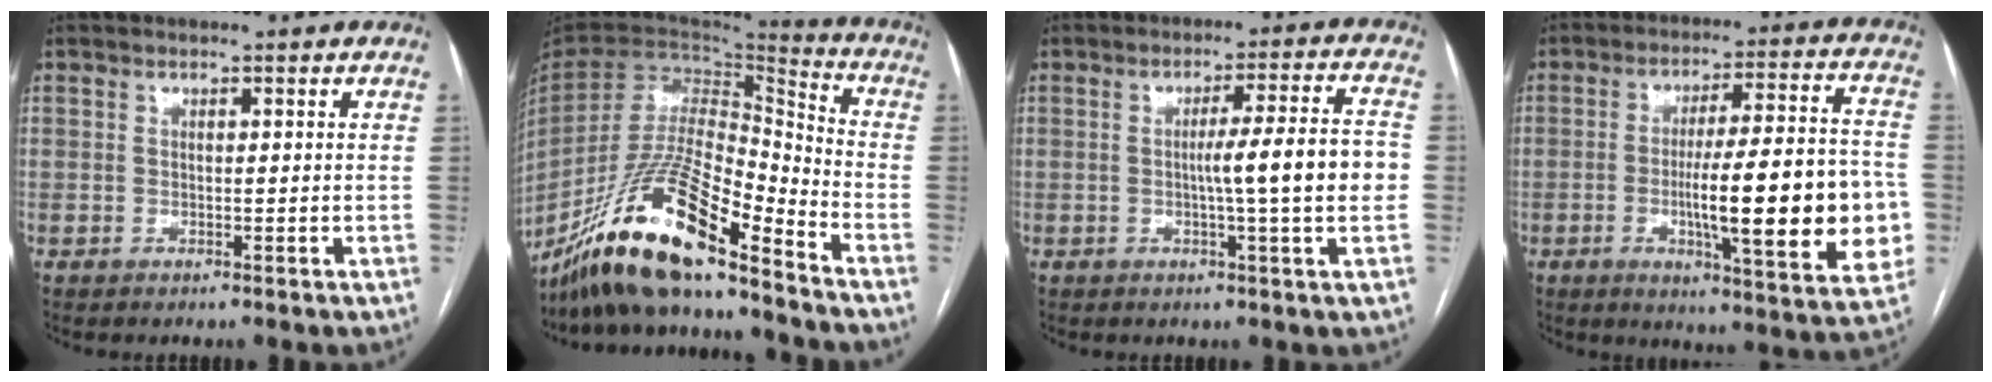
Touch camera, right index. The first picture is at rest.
{"total": 20.6, "force": [-15.9, 2.7, 12.8], "torque": [-0.266, -0.022, -0.298]}
{"total": 9.4, "force": [-0.8, -0.7, 9.3], "torque": [-0.137, 0.008, -0.014]}
{"total": 19.9, "force": [-3.3, 2.8, 19.4], "torque": [-0.243, 0.012, -0.036]}